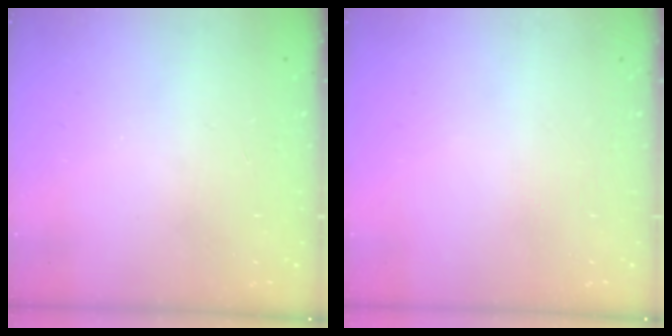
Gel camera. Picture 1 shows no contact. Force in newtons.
{"total": 0.0}